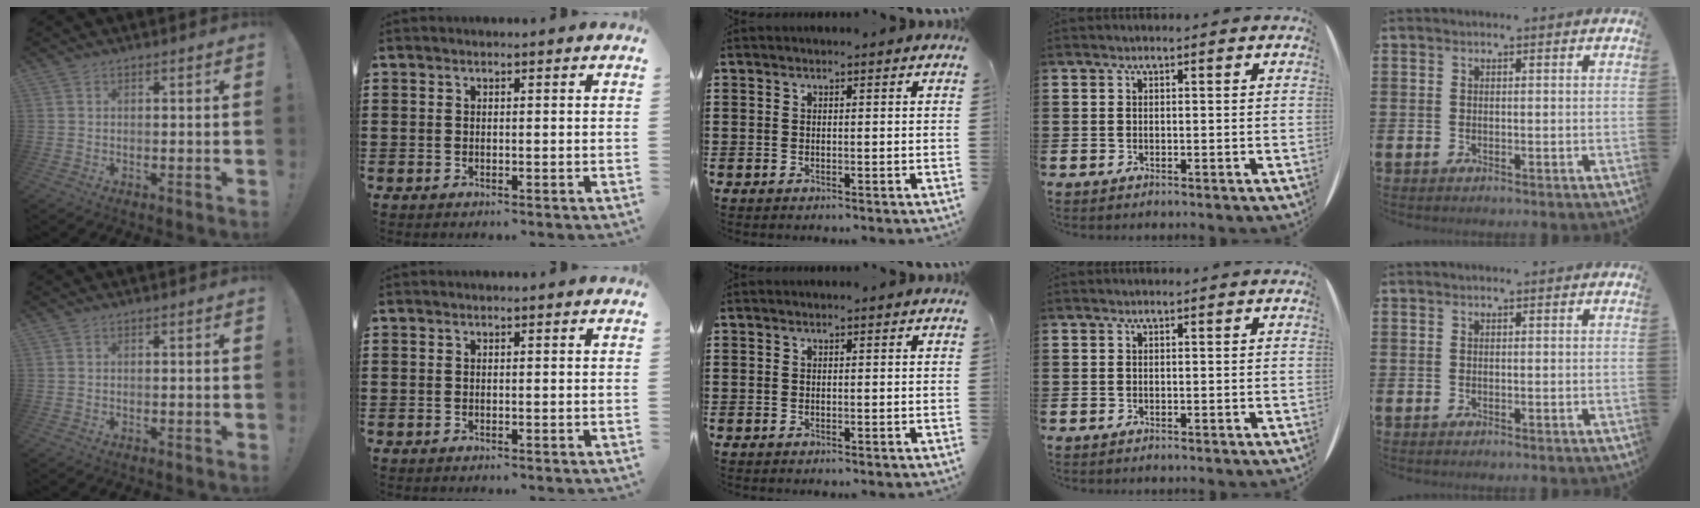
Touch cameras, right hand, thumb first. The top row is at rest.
{}